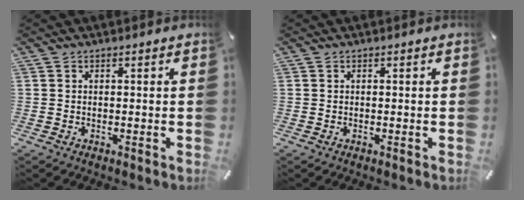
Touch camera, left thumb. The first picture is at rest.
{"total": 0.0}